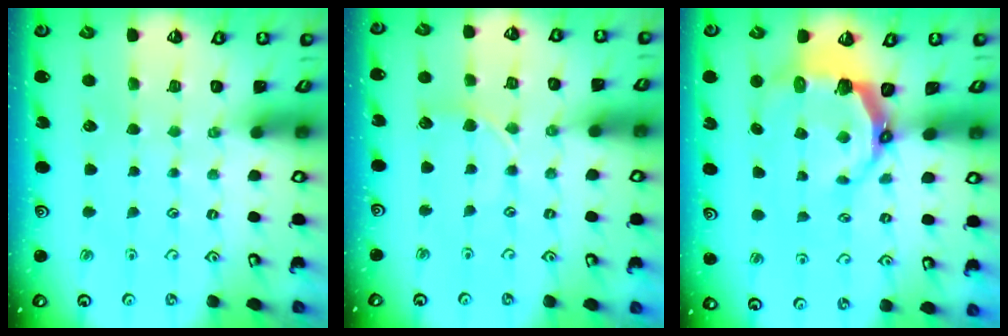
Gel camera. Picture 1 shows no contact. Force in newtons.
{"total": 3.5, "press": 3.5, "slide": 0.5}
{"total": 8.0, "press": 6.3, "slide": 5.0}